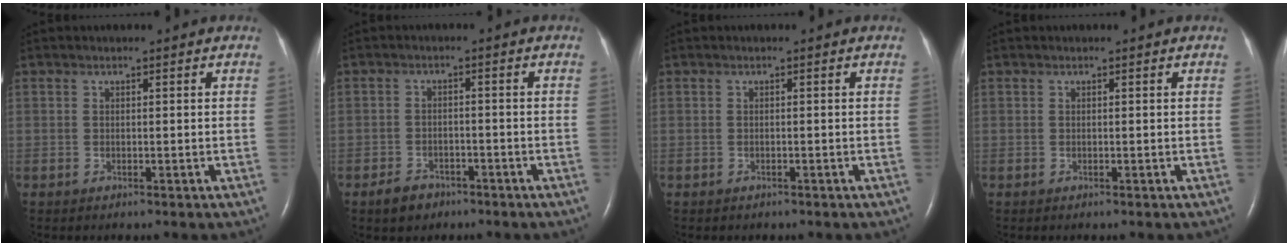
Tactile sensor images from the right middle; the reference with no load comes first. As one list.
[{"total": 3.5, "force": [-2.5, 2.2, 1.1], "torque": [-0.028, 0.004, -0.035]}, {"total": 0.0}, {"total": 0.0}]